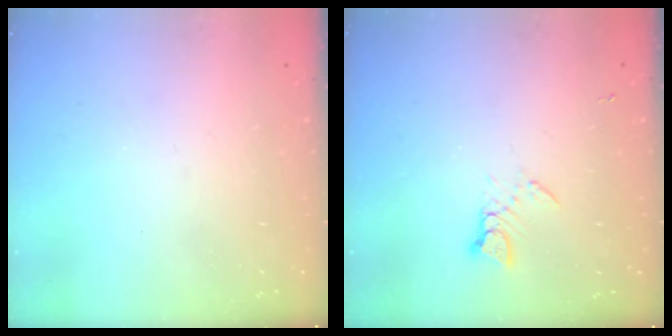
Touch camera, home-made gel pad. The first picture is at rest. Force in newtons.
{"total": 3.6, "press": 3.6, "slide": 0.5}